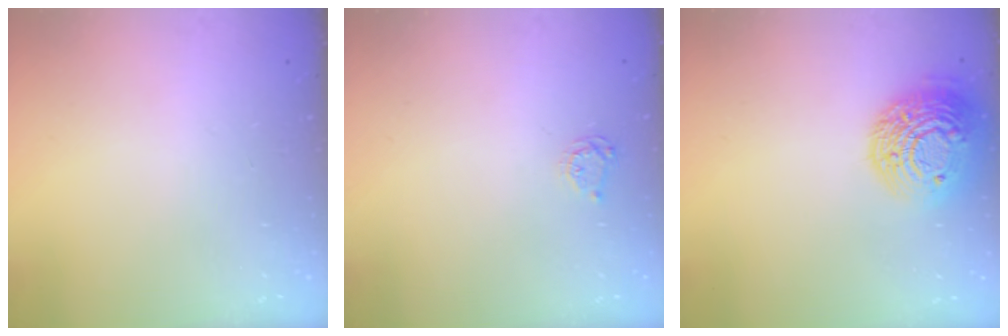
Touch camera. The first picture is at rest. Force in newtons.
{"total": 4.0, "press": 4.0, "slide": 0.5}
{"total": 19.0, "press": 18.9, "slide": 1.2}